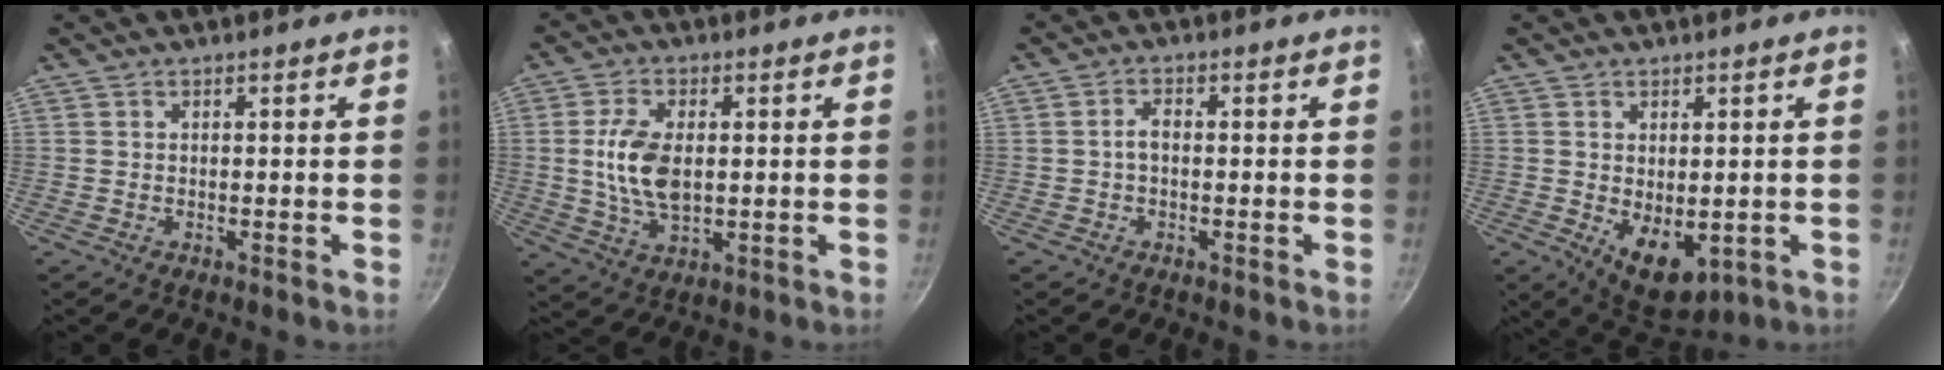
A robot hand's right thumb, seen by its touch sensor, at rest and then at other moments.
{"total": 10.1, "force": [0.6, 5.6, 8.3], "torque": [-0.158, -0.002, 0.013]}
{"total": 2.1, "force": [-0.4, 1.2, 1.8], "torque": [-0.028, 0.013, -0.008]}
{"total": 8.2, "force": [-1.0, 5.0, 6.5], "torque": [-0.077, -0.017, 0.003]}